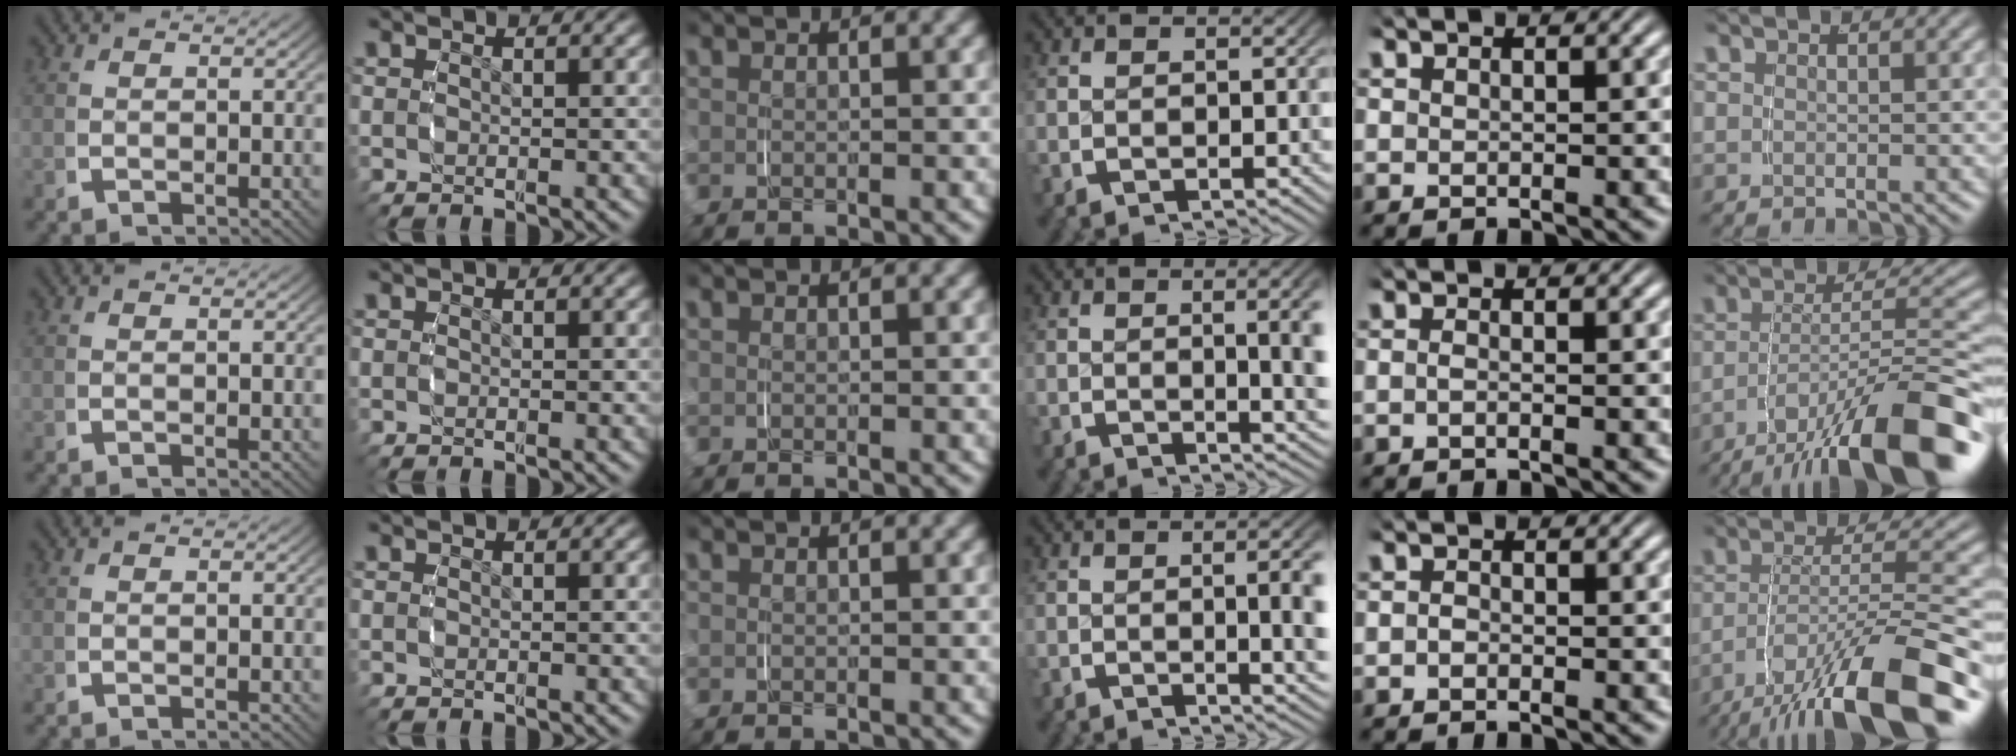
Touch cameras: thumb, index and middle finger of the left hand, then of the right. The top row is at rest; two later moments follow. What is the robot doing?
{"motion": "grasp_and_lifting", "object": "pencil case"}